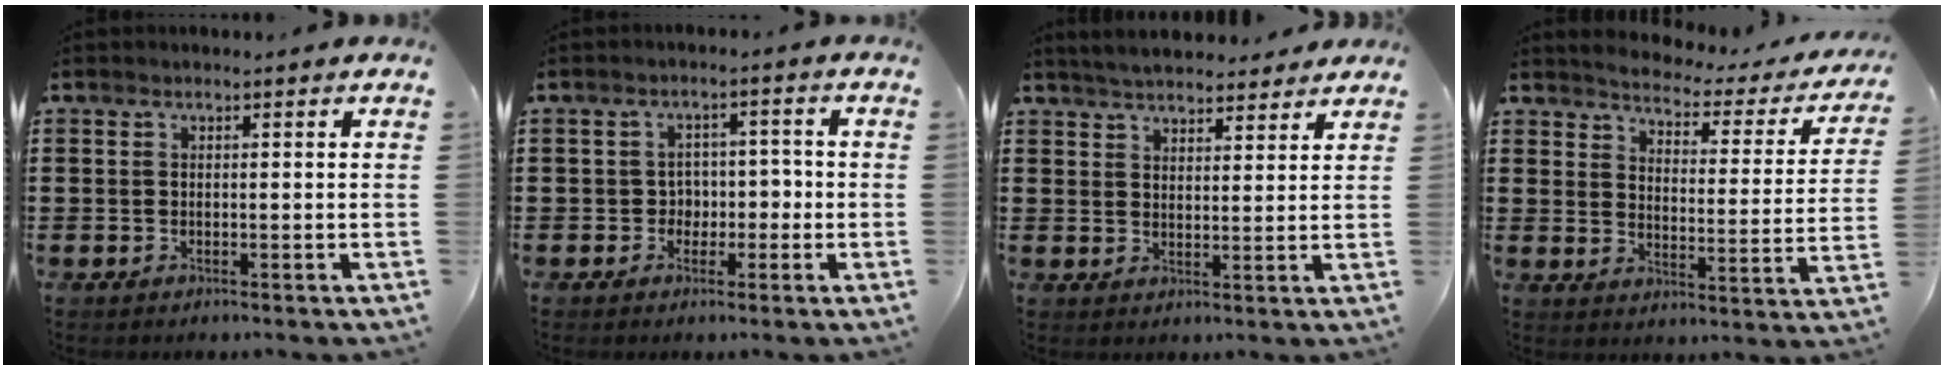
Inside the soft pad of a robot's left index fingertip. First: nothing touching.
{"total": 3.4, "force": [-0.8, 3.0, 1.4], "torque": [-0.032, 0.003, -0.024]}
{"total": 4.3, "force": [4.2, 0.8, 0.6], "torque": [-0.025, -0.009, 0.077]}
{"total": 2.3, "force": [2.3, 0.1, 0.4], "torque": [-0.028, -0.026, 0.029]}